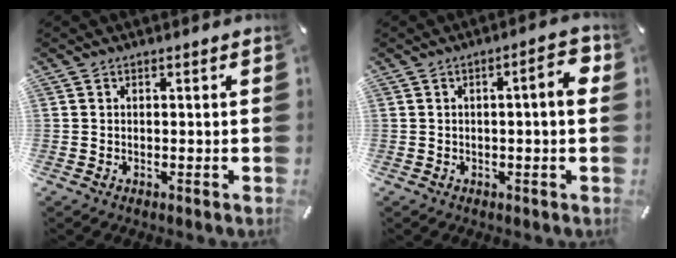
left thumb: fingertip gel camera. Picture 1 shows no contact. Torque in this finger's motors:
{"motor_torque": [0.11, -0.15, 0.35, 0.23, 0.04]}